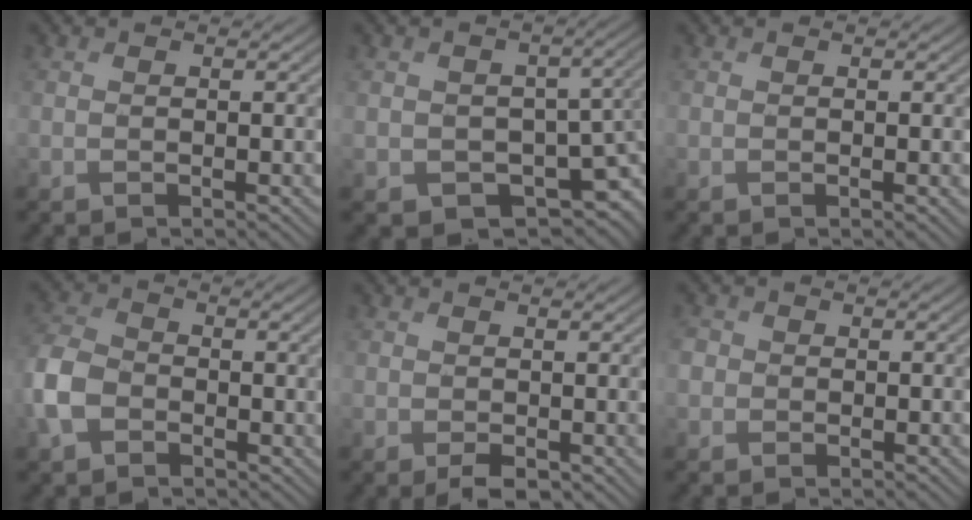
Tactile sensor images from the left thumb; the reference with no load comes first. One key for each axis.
{"total": 7.4, "fx": -1.2, "fy": 5.6, "fz": 4.7, "tx": -0.086, "ty": -0.035, "tz": -0.016}
{"total": 0.0}
{"total": 7.1, "fx": -2.5, "fy": 5.3, "fz": 4.0, "tx": -0.116, "ty": -0.007, "tz": -0.068}
{"total": 1.9, "fx": -0.6, "fy": 1.1, "fz": 1.4, "tx": -0.027, "ty": -0.006, "tz": -0.007}
{"total": 2.0, "fx": -0.2, "fy": 2.0, "fz": 0.5, "tx": -0.017, "ty": 0.001, "tz": -0.008}